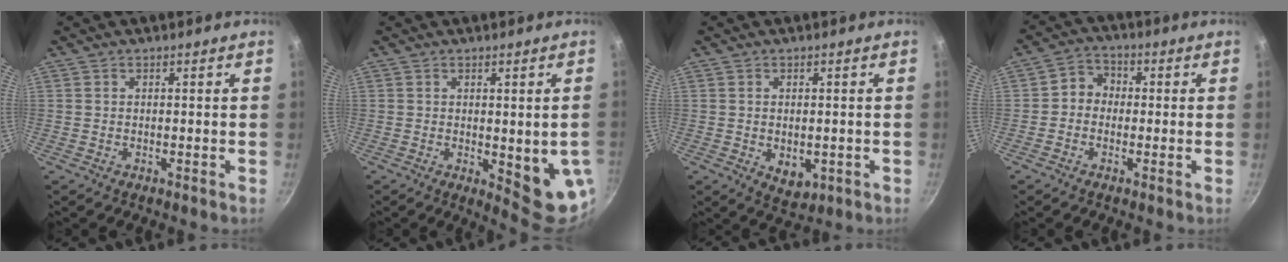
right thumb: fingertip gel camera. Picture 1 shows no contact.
{"total": 9.3, "force": [-1.0, 2.9, 8.8], "torque": [-0.082, -0.016, -0.005]}
{"total": 4.9, "force": [-1.0, 3.2, 3.6], "torque": [-0.047, -0.010, -0.005]}
{"total": 4.5, "force": [-0.3, 4.0, 2.1], "torque": [-0.008, 0.014, -0.021]}